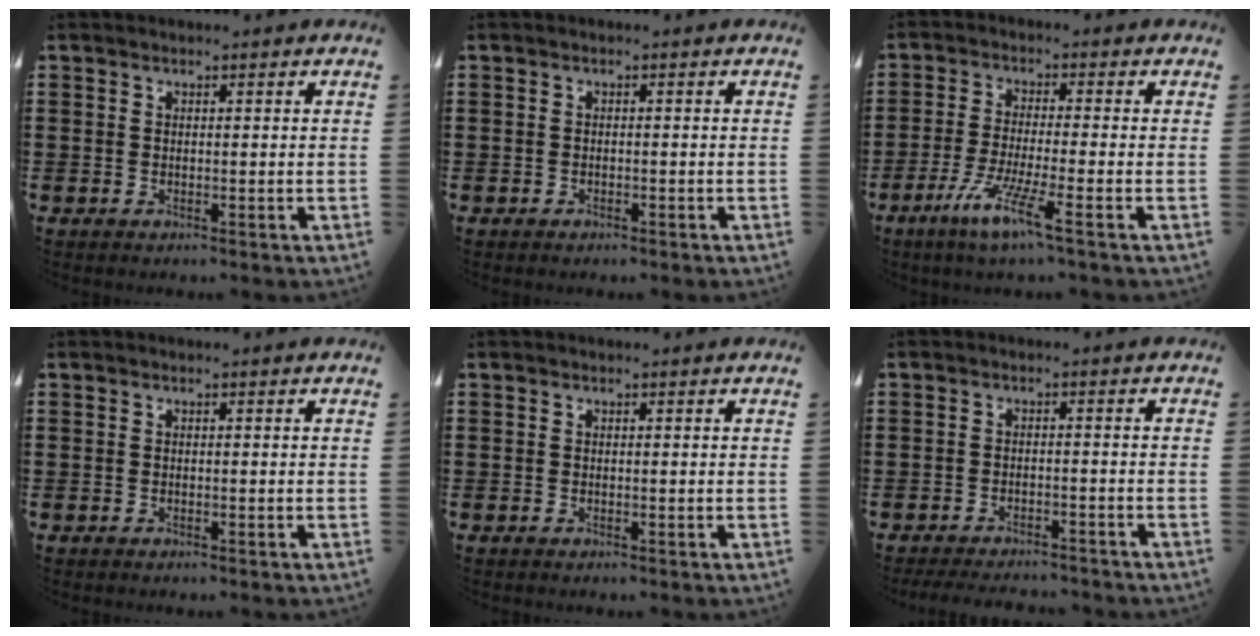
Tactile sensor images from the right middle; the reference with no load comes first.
{"total": 0.6, "force": [-0.5, 0.2, 0.1], "torque": [-0.003, 0.000, -0.010]}
{"total": 6.8, "force": [-4.1, -0.1, 5.3], "torque": [-0.112, -0.017, -0.079]}
{"total": 0.0}
{"total": 0.0}
{"total": 2.7, "force": [-2.7, 0.2, 0.3], "torque": [-0.010, -0.002, -0.055]}